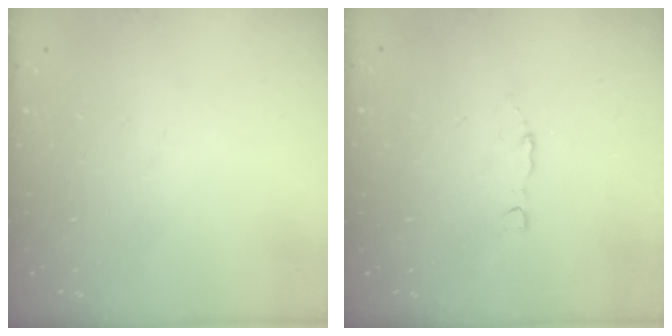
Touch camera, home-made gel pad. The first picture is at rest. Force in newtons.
{"total": 1.2, "press": 1.2, "slide": 0.2}